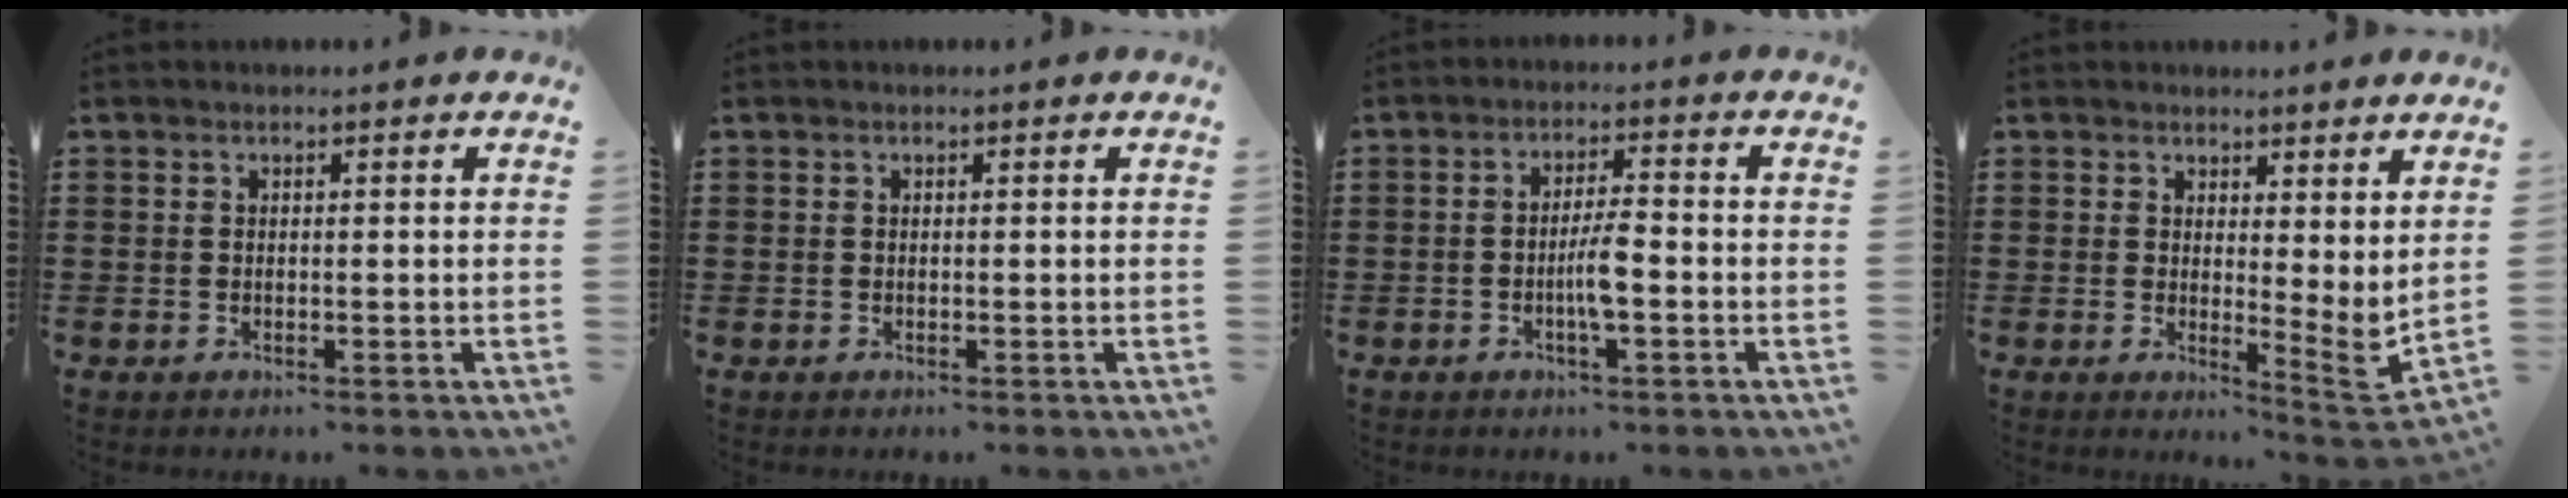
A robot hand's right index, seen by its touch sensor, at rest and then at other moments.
{"total": 0.0}
{"total": 4.4, "force": [-1.2, 0.6, 4.2], "torque": [-0.081, 0.001, -0.026]}
{"total": 4.1, "force": [3.3, 0.9, 2.2], "torque": [-0.039, -0.024, 0.060]}